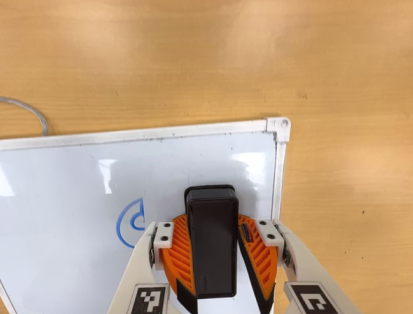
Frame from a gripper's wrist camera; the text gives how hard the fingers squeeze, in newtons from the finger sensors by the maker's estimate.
{"total": 13.4, "left": 15.2, "right": 11.6}